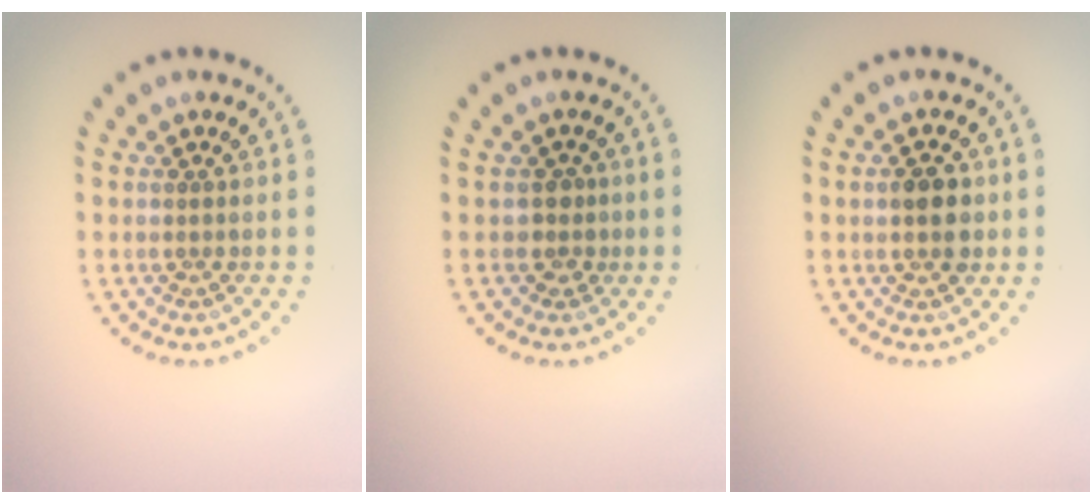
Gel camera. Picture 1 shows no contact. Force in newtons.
{"total": 1.6, "press": 1.3, "slide": 0.9}
{"total": 2.9, "press": 2.9, "slide": 0.2}